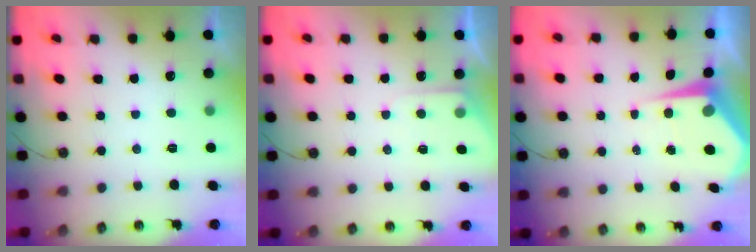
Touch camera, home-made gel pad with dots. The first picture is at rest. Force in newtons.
{"total": 4.0, "press": 3.9, "slide": 0.6}
{"total": 6.6, "press": 6.5, "slide": 0.9}